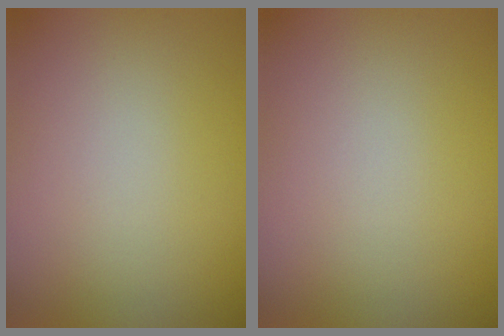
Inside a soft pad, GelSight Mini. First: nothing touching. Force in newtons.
{"total": 0.0}